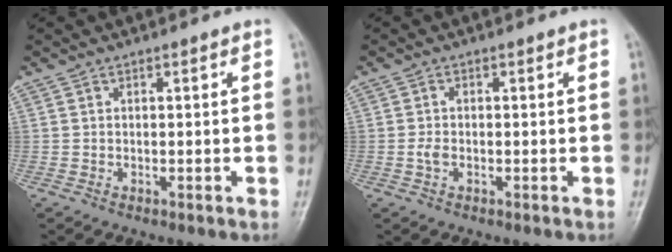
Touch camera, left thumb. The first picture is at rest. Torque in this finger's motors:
{"motor_torque": [-0.15, 0.22, 0.59, 0.20, 0.05]}